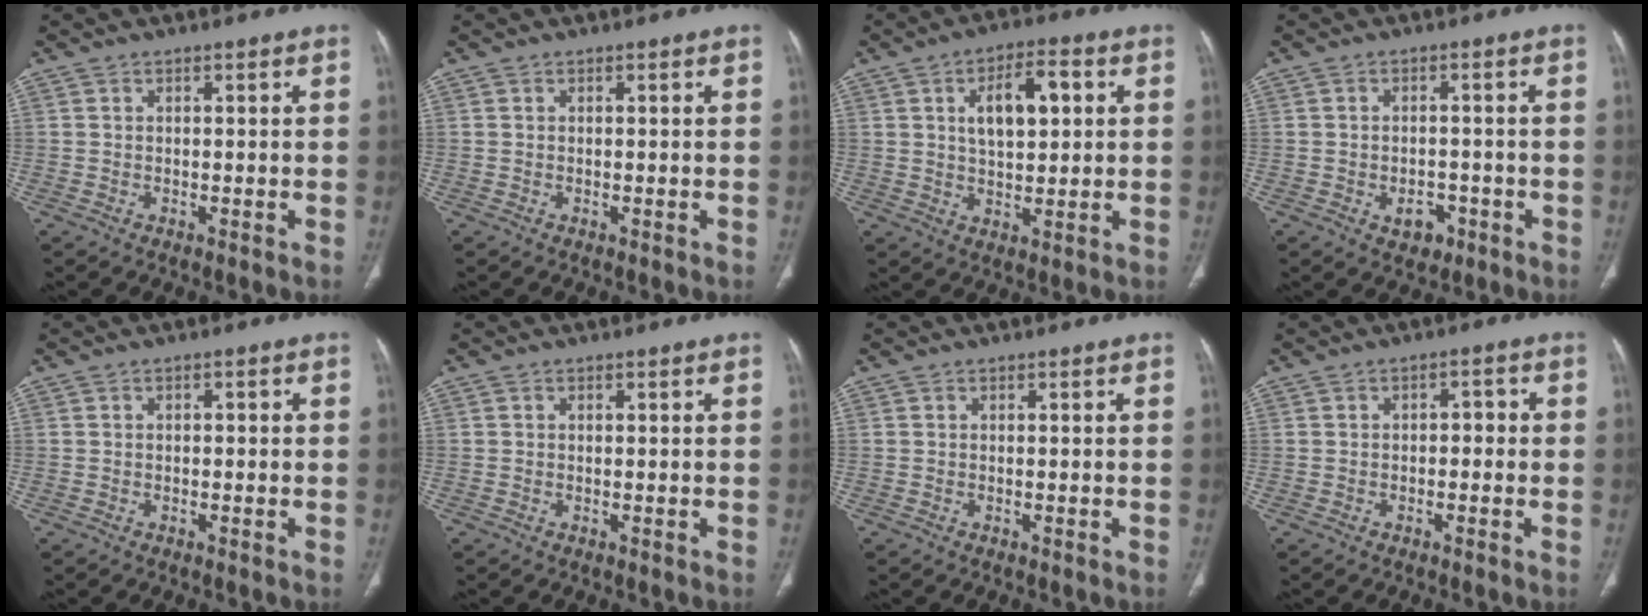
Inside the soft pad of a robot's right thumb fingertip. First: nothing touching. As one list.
[{"total": 0.0}, {"total": 9.8, "force": [2.6, 4.8, 8.1], "torque": [-0.112, 0.005, 0.040]}, {"total": 4.1, "force": [-1.8, 2.9, 2.3], "torque": [-0.018, 0.012, -0.019]}, {"total": 1.0, "force": [0.0, 0.6, 0.8], "torque": [-0.013, 0.005, 0.000]}, {"total": 0.0}, {"total": 0.0}, {"total": 2.5, "force": [-0.2, 1.6, 1.9], "torque": [-0.016, 0.013, -0.008]}]